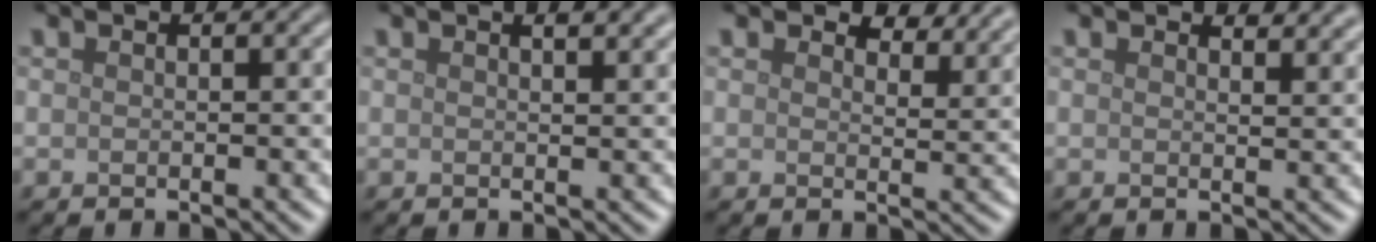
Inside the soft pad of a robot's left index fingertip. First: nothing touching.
{"total": 2.2, "force": [1.4, 0.8, 1.5], "torque": [-0.009, 0.005, 0.012]}
{"total": 3.6, "force": [3.2, 1.1, 1.2], "torque": [-0.026, -0.002, 0.039]}
{"total": 2.3, "force": [2.1, 0.4, 0.7], "torque": [-0.007, 0.000, 0.026]}